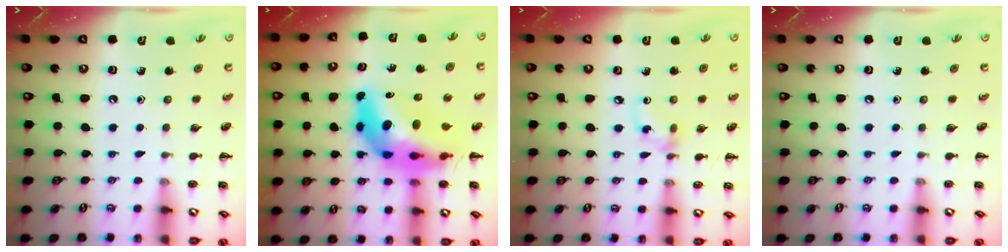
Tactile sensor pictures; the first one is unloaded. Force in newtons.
{"total": 12.8, "press": 12.2, "slide": 3.8}
{"total": 3.8, "press": 3.6, "slide": 1.3}
{"total": 0.0}